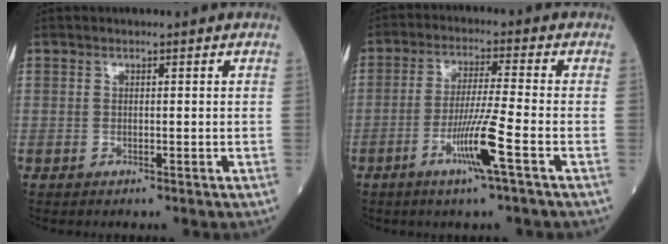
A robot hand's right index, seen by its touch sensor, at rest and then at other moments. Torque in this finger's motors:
{"motor_torque": [0.89, -0.02, 0.65, 0.17]}